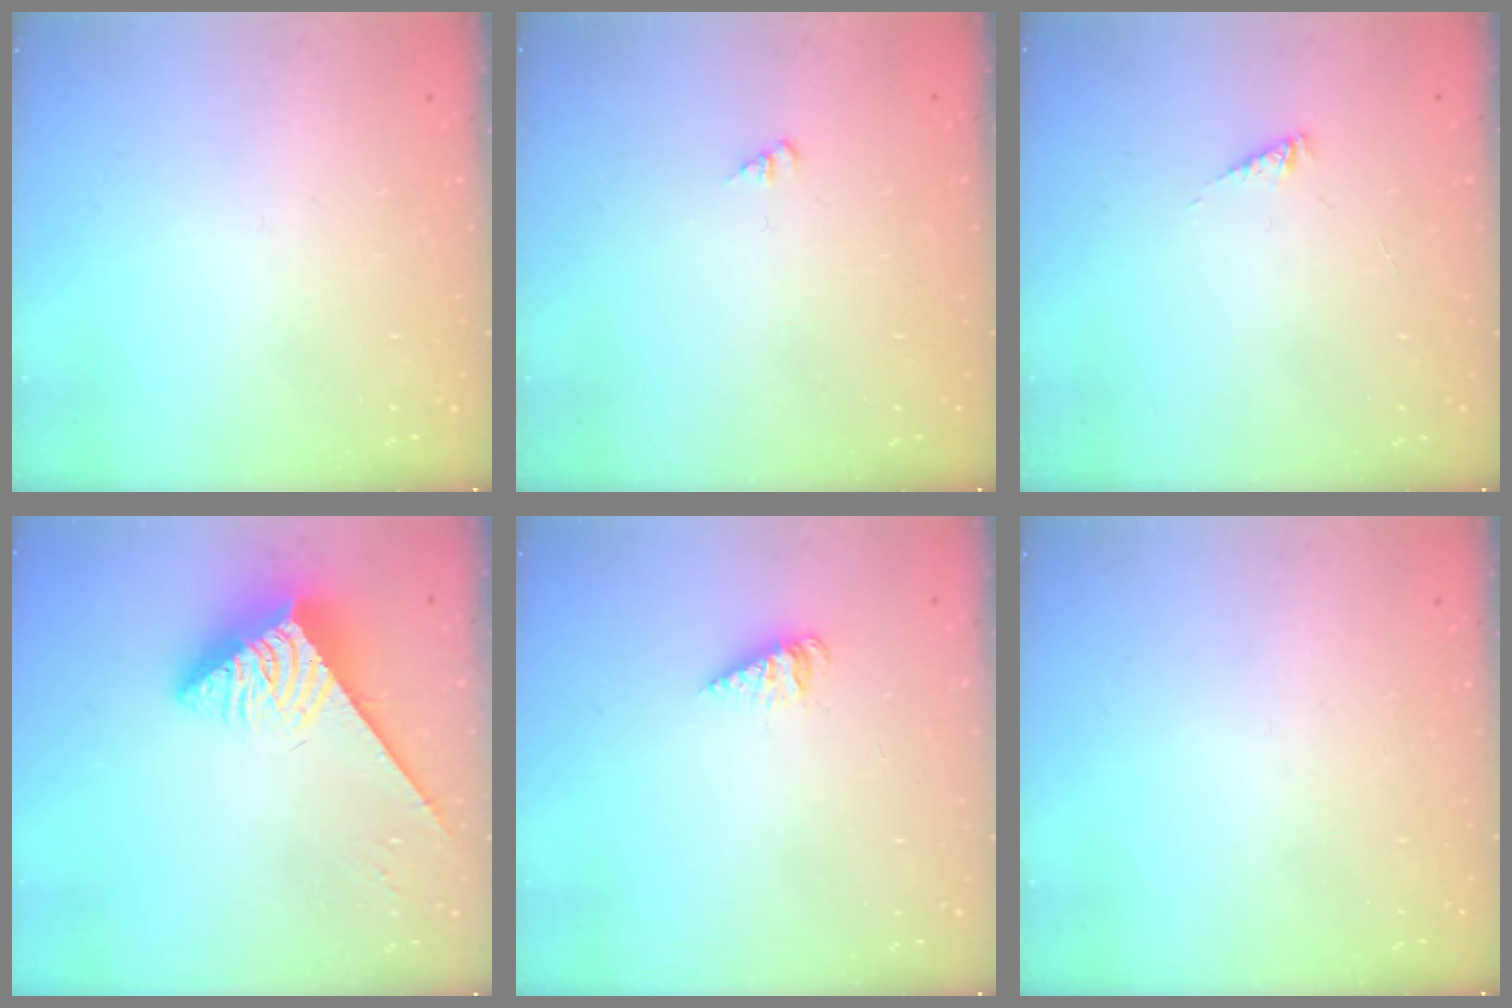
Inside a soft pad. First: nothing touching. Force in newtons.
{"total": 1.3, "press": 1.3, "slide": 0.3}
{"total": 1.6, "press": 1.6, "slide": 0.3}
{"total": 4.4, "press": 4.4, "slide": 0.7}
{"total": 2.8, "press": 2.8, "slide": 0.2}
{"total": 0.0}